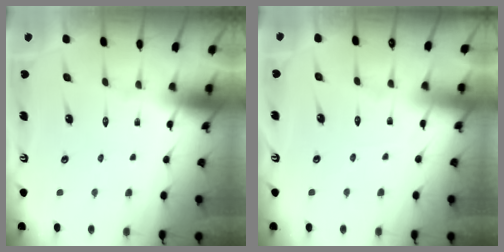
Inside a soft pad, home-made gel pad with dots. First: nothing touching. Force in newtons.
{"total": 1.8, "press": 1.8, "slide": 0.3}